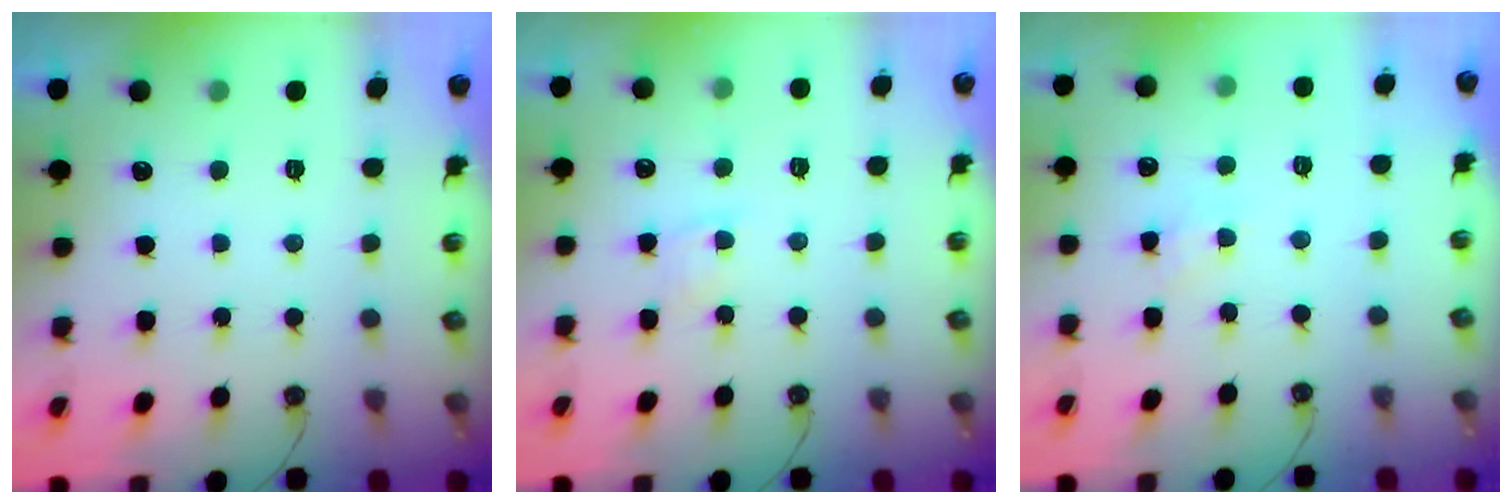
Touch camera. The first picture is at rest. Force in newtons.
{"total": 3.8, "press": 3.8, "slide": 0.5}
{"total": 3.5, "press": 3.5, "slide": 0.6}